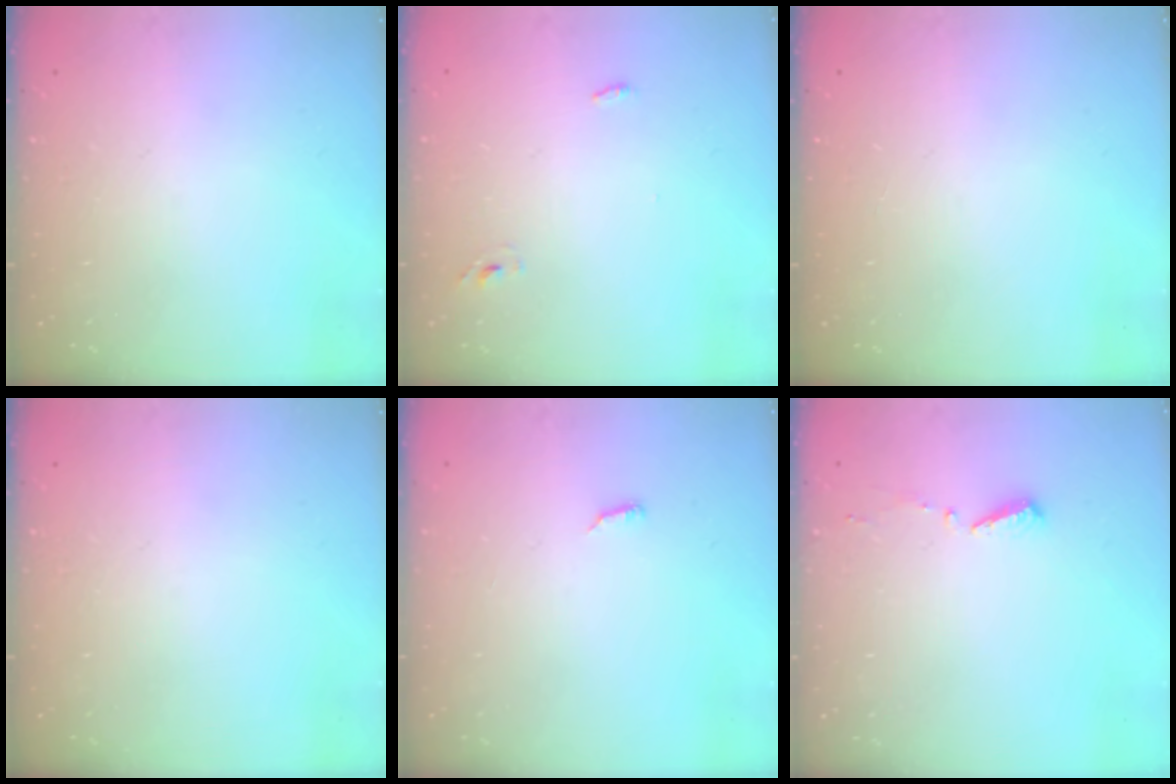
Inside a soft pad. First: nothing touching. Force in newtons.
{"total": 2.7, "press": 2.6, "slide": 0.9}
{"total": 0.0}
{"total": 0.0}
{"total": 3.4, "press": 3.4, "slide": 0.5}
{"total": 3.5, "press": 3.5, "slide": 0.3}